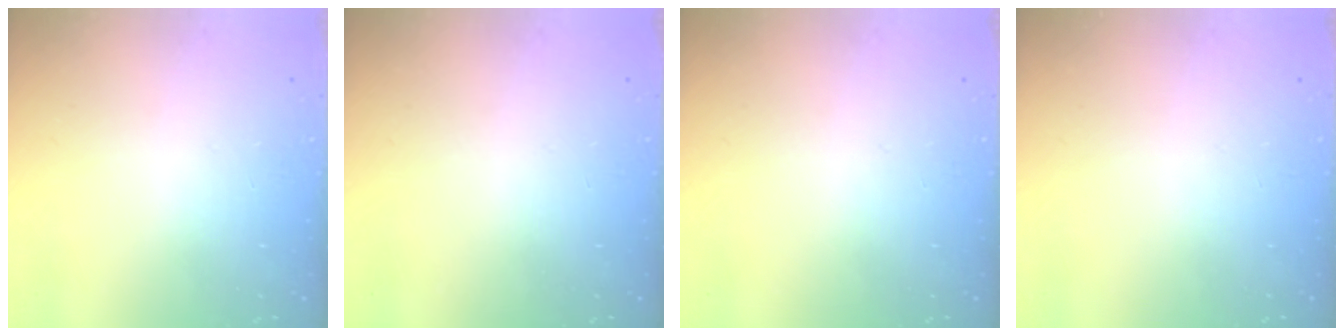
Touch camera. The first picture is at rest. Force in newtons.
{"total": 0.0}
{"total": 0.0}
{"total": 0.0}